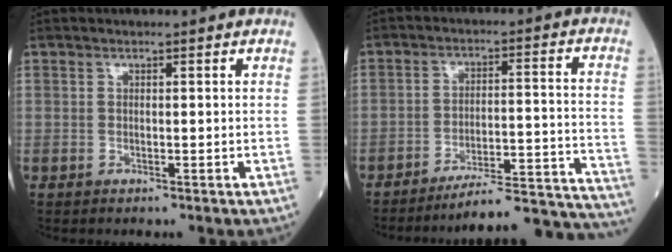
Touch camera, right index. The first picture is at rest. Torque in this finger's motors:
{"motor_torque": [-0.07, -0.42, -0.81, -0.21]}